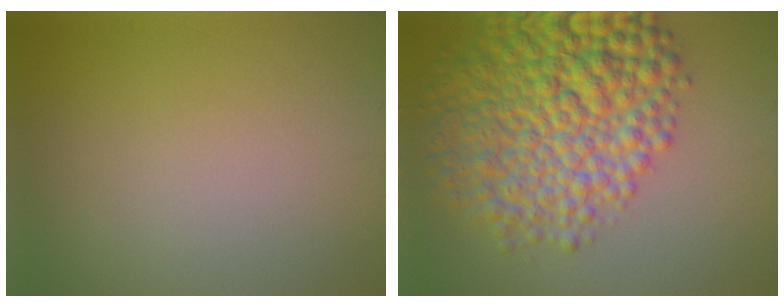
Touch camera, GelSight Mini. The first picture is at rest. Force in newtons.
{"total": 10.7, "press": 10.7, "slide": 0.3}